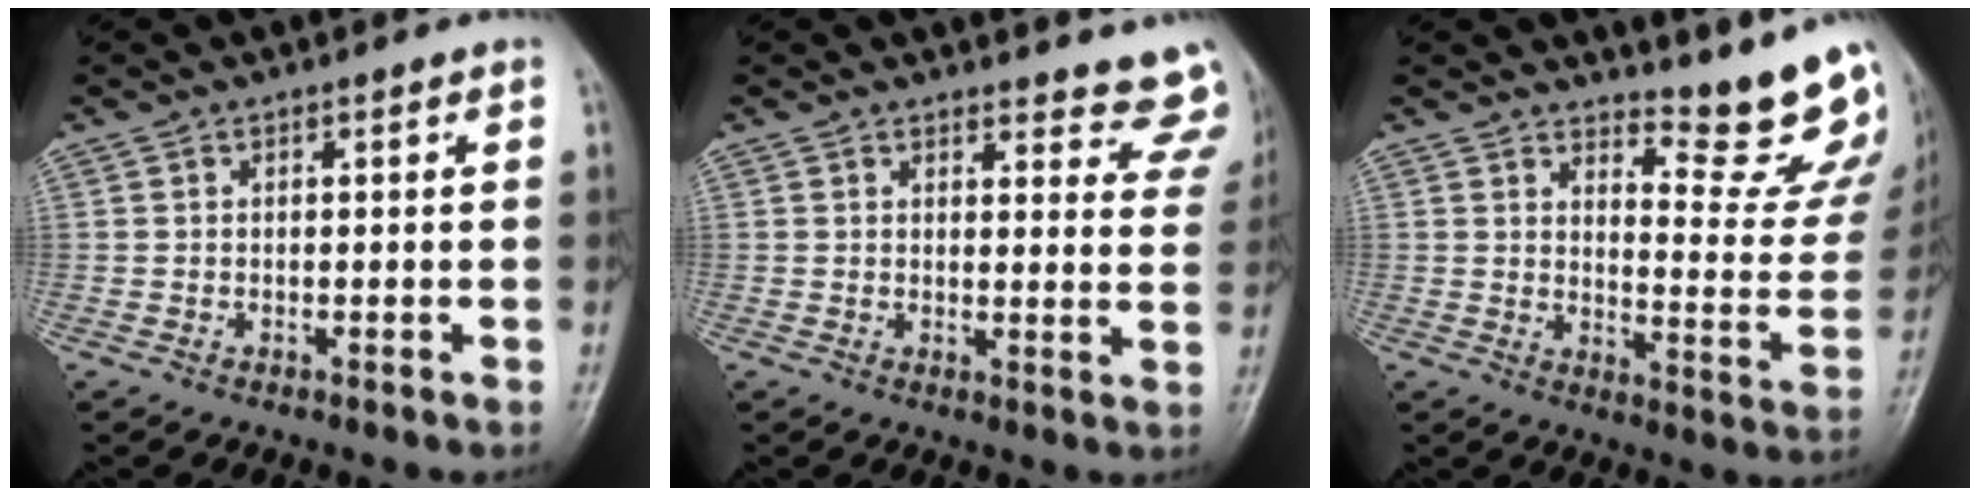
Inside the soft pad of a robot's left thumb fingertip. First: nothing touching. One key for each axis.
{"total": 11.5, "fx": 11.0, "fy": 3.2, "fz": 1.4, "tx": 0.039, "ty": -0.078, "tz": 0.092}
{"total": 14.6, "fx": 12.9, "fy": 2.6, "fz": 6.3, "tx": -0.047, "ty": -0.152, "tz": 0.158}